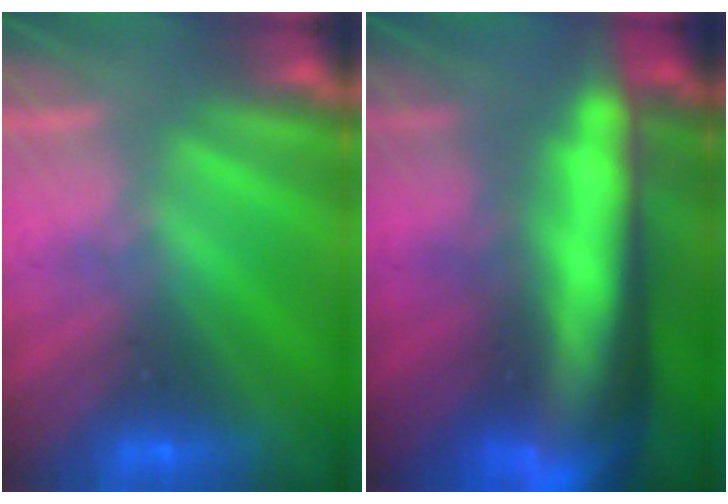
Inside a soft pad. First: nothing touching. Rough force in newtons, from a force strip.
{"total": 9.6}